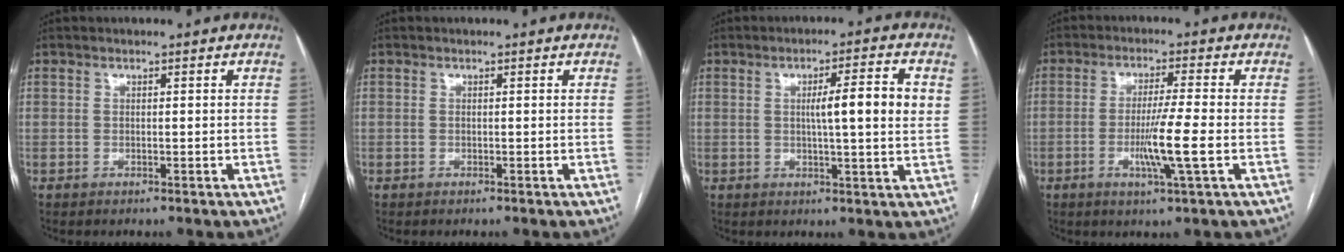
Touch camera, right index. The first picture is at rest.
{"total": 0.0}
{"total": 7.9, "force": [1.3, 0.2, 7.8], "torque": [-0.120, 0.007, 0.017]}
{"total": 7.4, "force": [-1.9, -0.8, 7.1], "torque": [-0.130, -0.016, -0.036]}